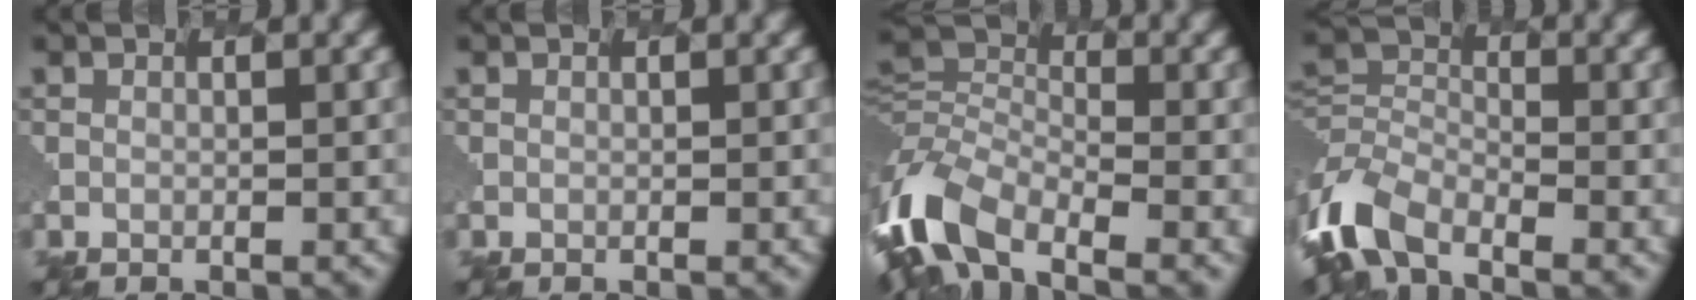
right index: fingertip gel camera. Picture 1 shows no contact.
{"total": 0.0}
{"total": 8.6, "force": [-5.6, 4.3, 4.8], "torque": [-0.112, 0.001, -0.123]}
{"total": 5.9, "force": [-4.8, 2.7, 2.0], "torque": [-0.060, 0.002, -0.108]}